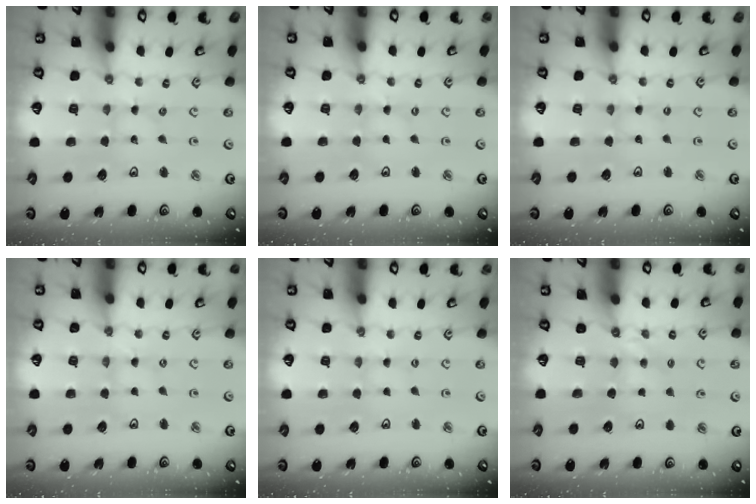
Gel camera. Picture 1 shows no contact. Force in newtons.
{"total": 0.0}
{"total": 0.0}
{"total": 0.0}
{"total": 0.0}
{"total": 4.2, "press": 4.2, "slide": 0.6}